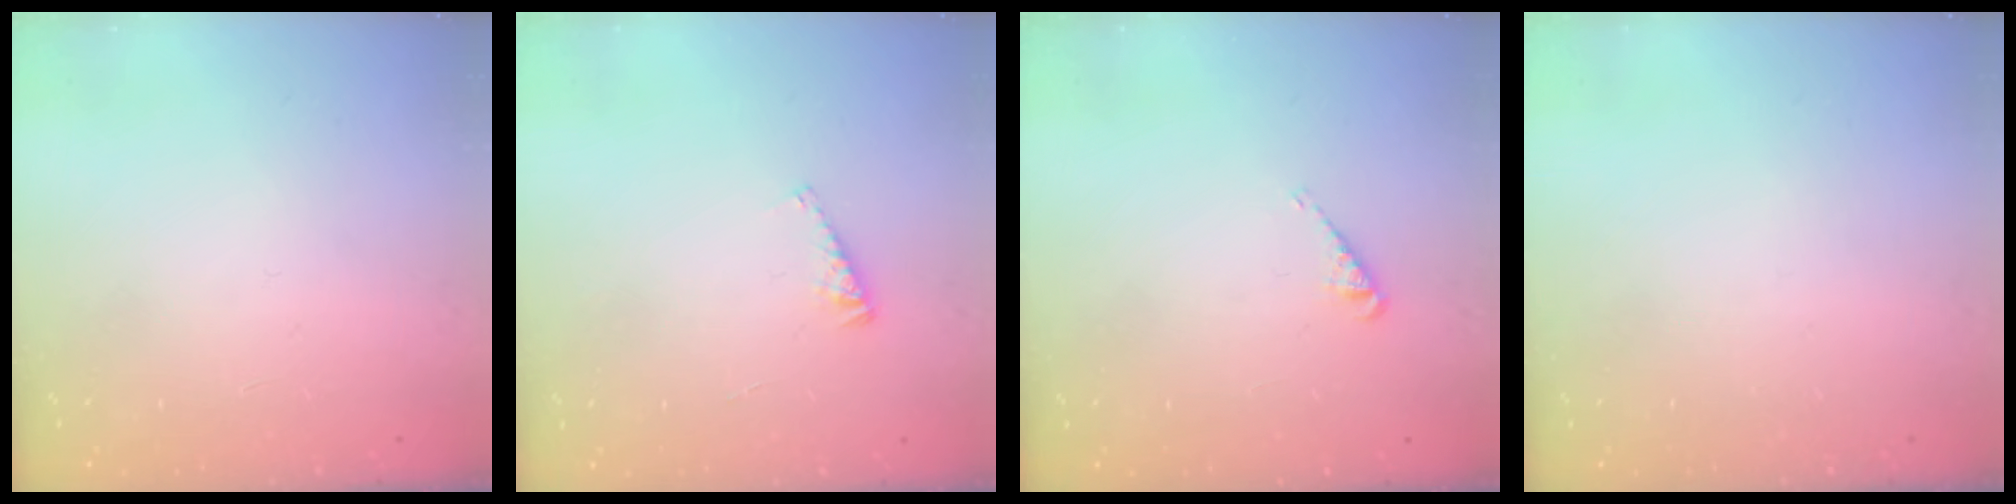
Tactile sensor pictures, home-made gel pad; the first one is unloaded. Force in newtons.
{"total": 3.2, "press": 3.2, "slide": 0.4}
{"total": 3.7, "press": 3.7, "slide": 0.5}
{"total": 0.0}